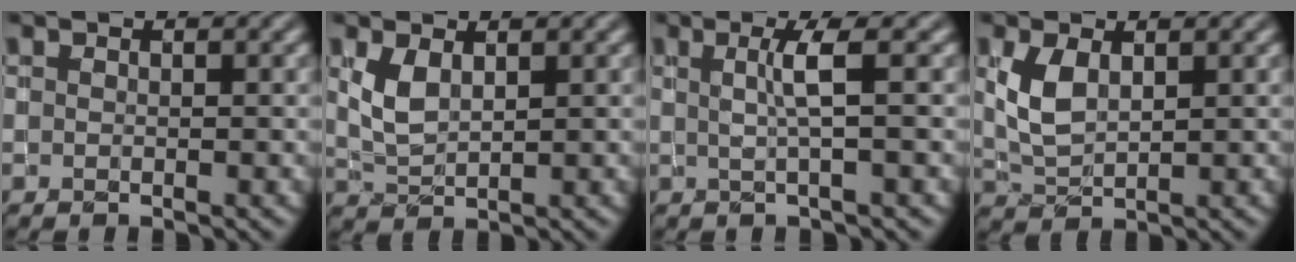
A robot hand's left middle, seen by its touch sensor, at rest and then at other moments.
{"total": 2.4, "force": [0.9, 1.3, 1.8], "torque": [-0.047, -0.002, 0.024]}
{"total": 2.4, "force": [0.1, 0.3, 2.4], "torque": [-0.044, -0.001, -0.001]}
{"total": 3.3, "force": [0.9, 1.9, 2.6], "torque": [-0.068, 0.001, 0.024]}